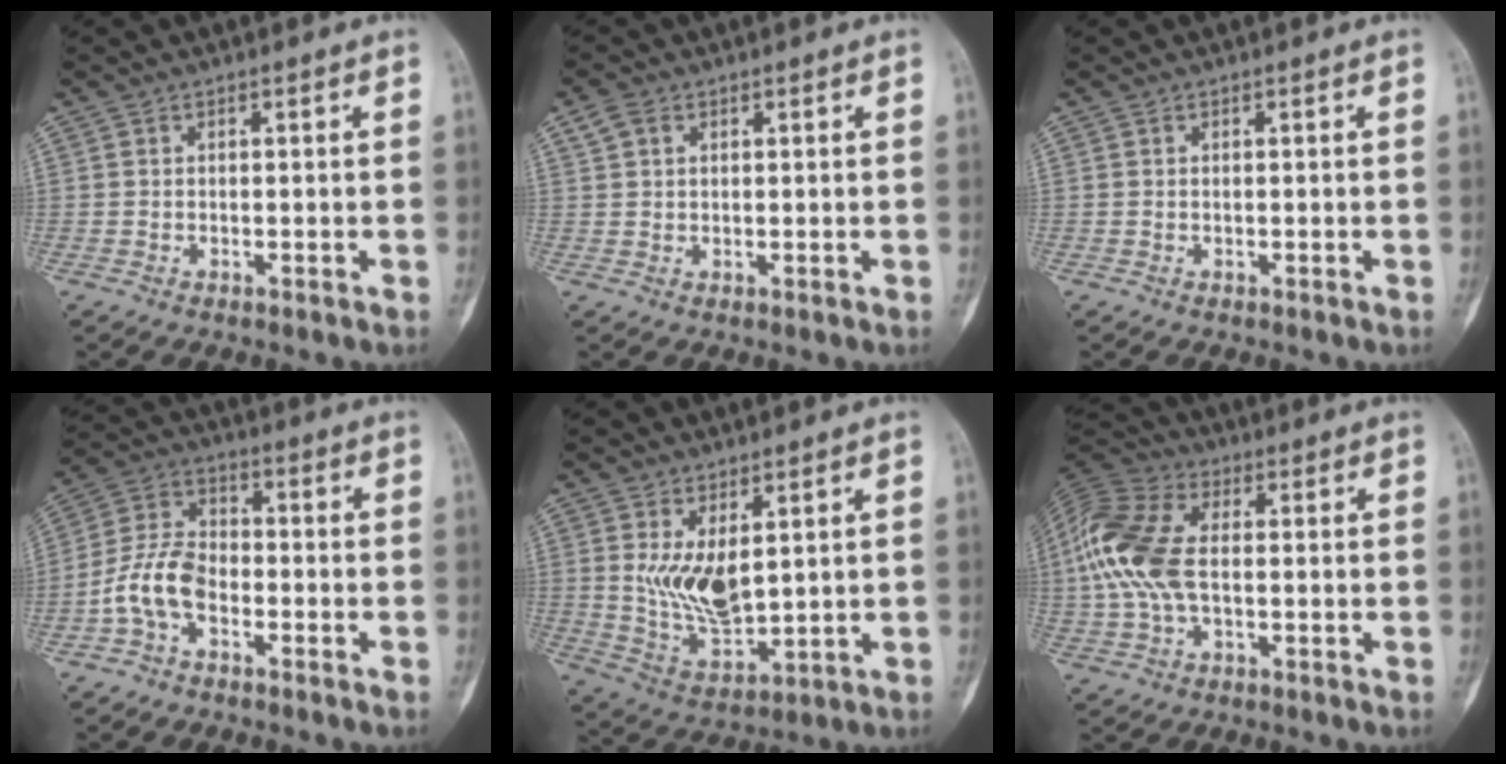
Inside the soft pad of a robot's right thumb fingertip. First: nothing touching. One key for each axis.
{"total": 2.9, "fx": 1.4, "fy": 2.0, "fz": 1.7, "tx": -0.033, "ty": 0.006, "tz": 0.031}
{"total": 0.0}
{"total": 9.0, "fx": -3.4, "fy": 5.5, "fz": 6.3, "tx": -0.121, "ty": 0.033, "tz": -0.076}
{"total": 9.2, "fx": 2.5, "fy": 4.7, "fz": 7.6, "tx": -0.131, "ty": -0.028, "tz": 0.065}
{"total": 14.9, "fx": 0.4, "fy": 8.5, "fz": 12.2, "tx": -0.275, "ty": 0.023, "tz": 0.002}